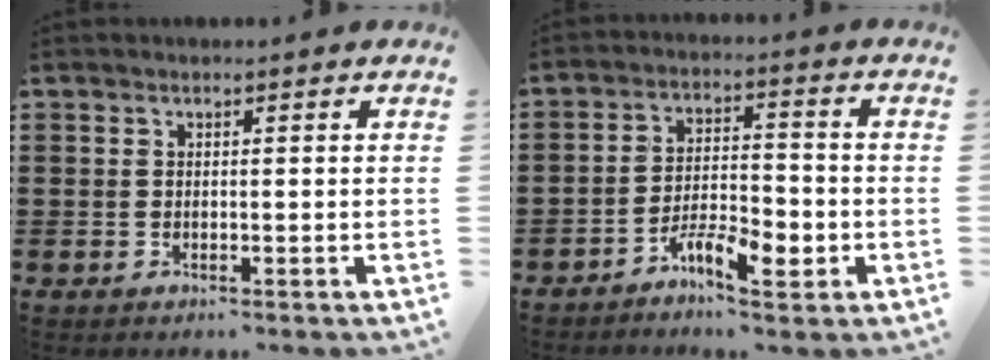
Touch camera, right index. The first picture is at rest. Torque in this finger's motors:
{"motor_torque": [0.32, -0.31, 0.16, 0.13]}